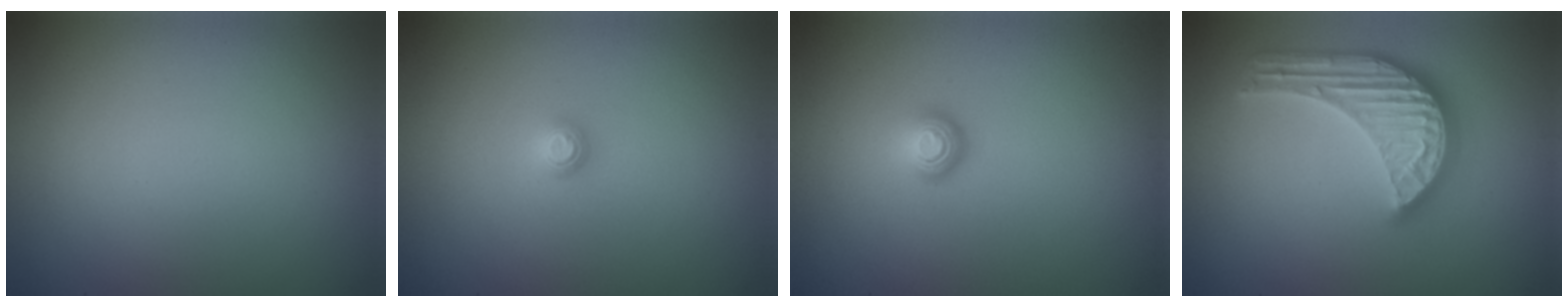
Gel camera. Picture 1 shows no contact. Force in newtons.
{"total": 1.1, "press": 1.1, "slide": 0.1}
{"total": 1.8, "press": 1.1, "slide": 1.4}
{"total": 5.7, "press": 5.6, "slide": 0.6}